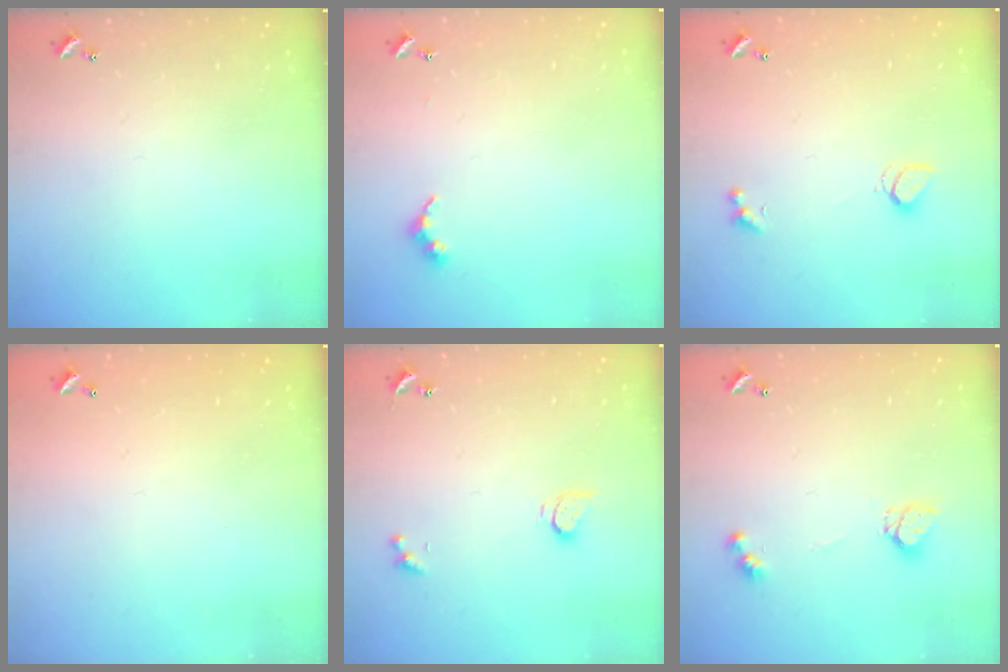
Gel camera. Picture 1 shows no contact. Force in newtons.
{"total": 5.2, "press": 5.2, "slide": 0.5}
{"total": 1.3, "press": 1.3, "slide": 0.4}
{"total": 2.8, "press": 2.8, "slide": 0.1}
{"total": 2.4, "press": 2.3, "slide": 0.4}
{"total": 6.3, "press": 6.3, "slide": 0.6}